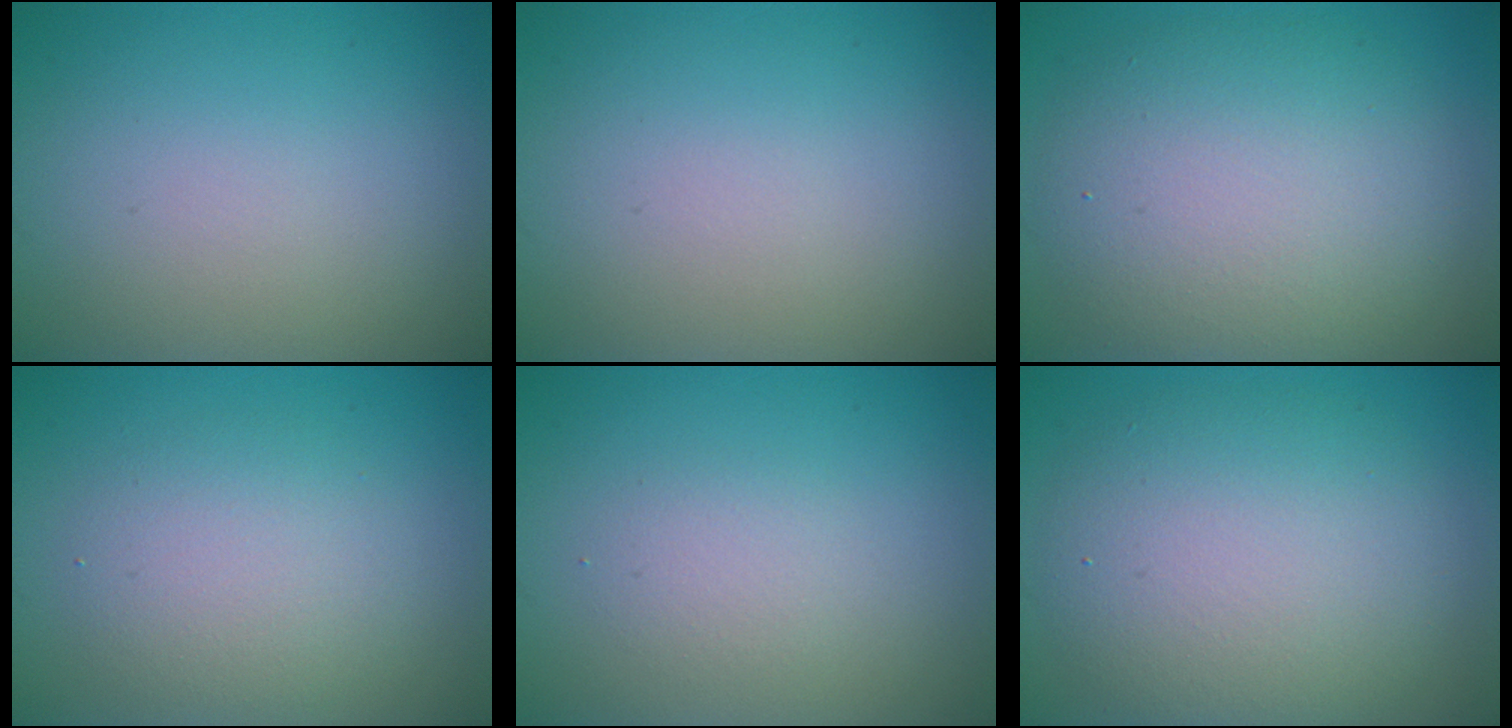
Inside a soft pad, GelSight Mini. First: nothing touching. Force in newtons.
{"total": 0.0}
{"total": 8.5, "press": 8.4, "slide": 1.1}
{"total": 3.6, "press": 3.6, "slide": 0.2}
{"total": 1.6, "press": 1.6, "slide": 0.3}
{"total": 7.6, "press": 7.5, "slide": 0.6}